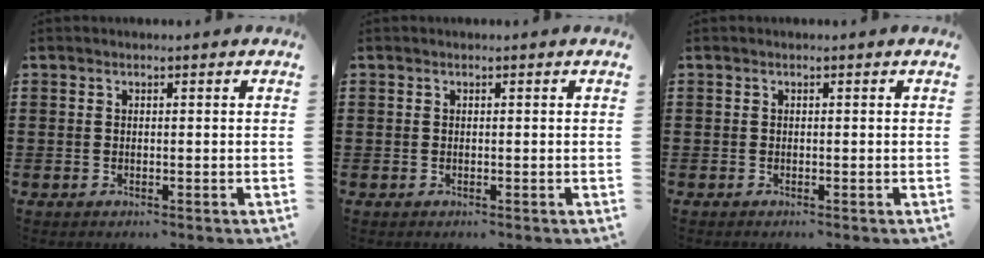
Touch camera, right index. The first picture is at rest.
{"total": 0.0}
{"total": 0.0}